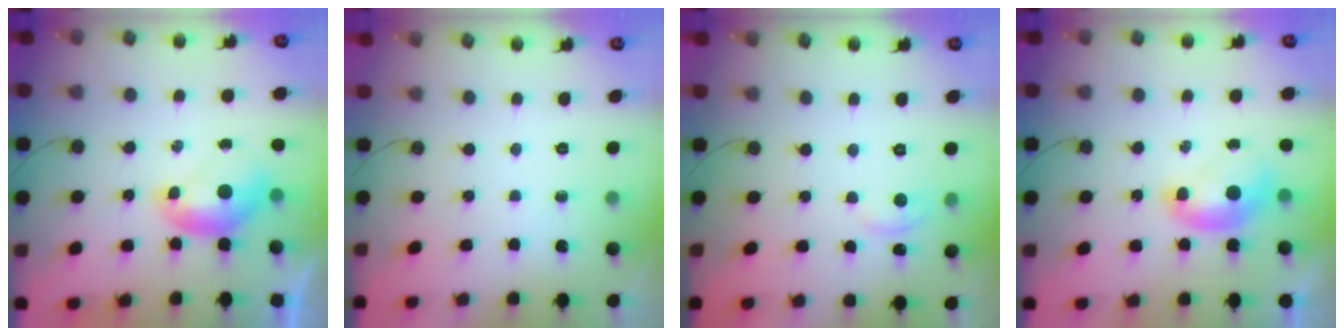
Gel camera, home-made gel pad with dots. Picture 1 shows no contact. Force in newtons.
{"total": 0.0}
{"total": 3.0, "press": 2.9, "slide": 0.4}
{"total": 1.2, "press": 1.2, "slide": 0.3}